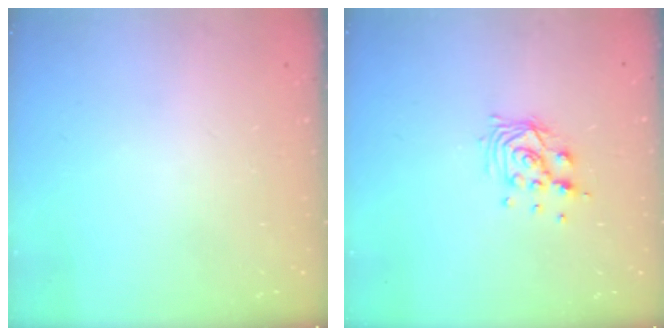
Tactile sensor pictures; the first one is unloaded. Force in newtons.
{"total": 8.9, "press": 8.9, "slide": 0.7}